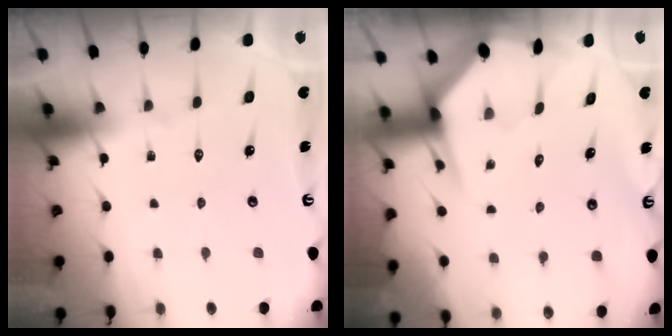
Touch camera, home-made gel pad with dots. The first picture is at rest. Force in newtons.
{"total": 4.4, "press": 4.3, "slide": 0.7}